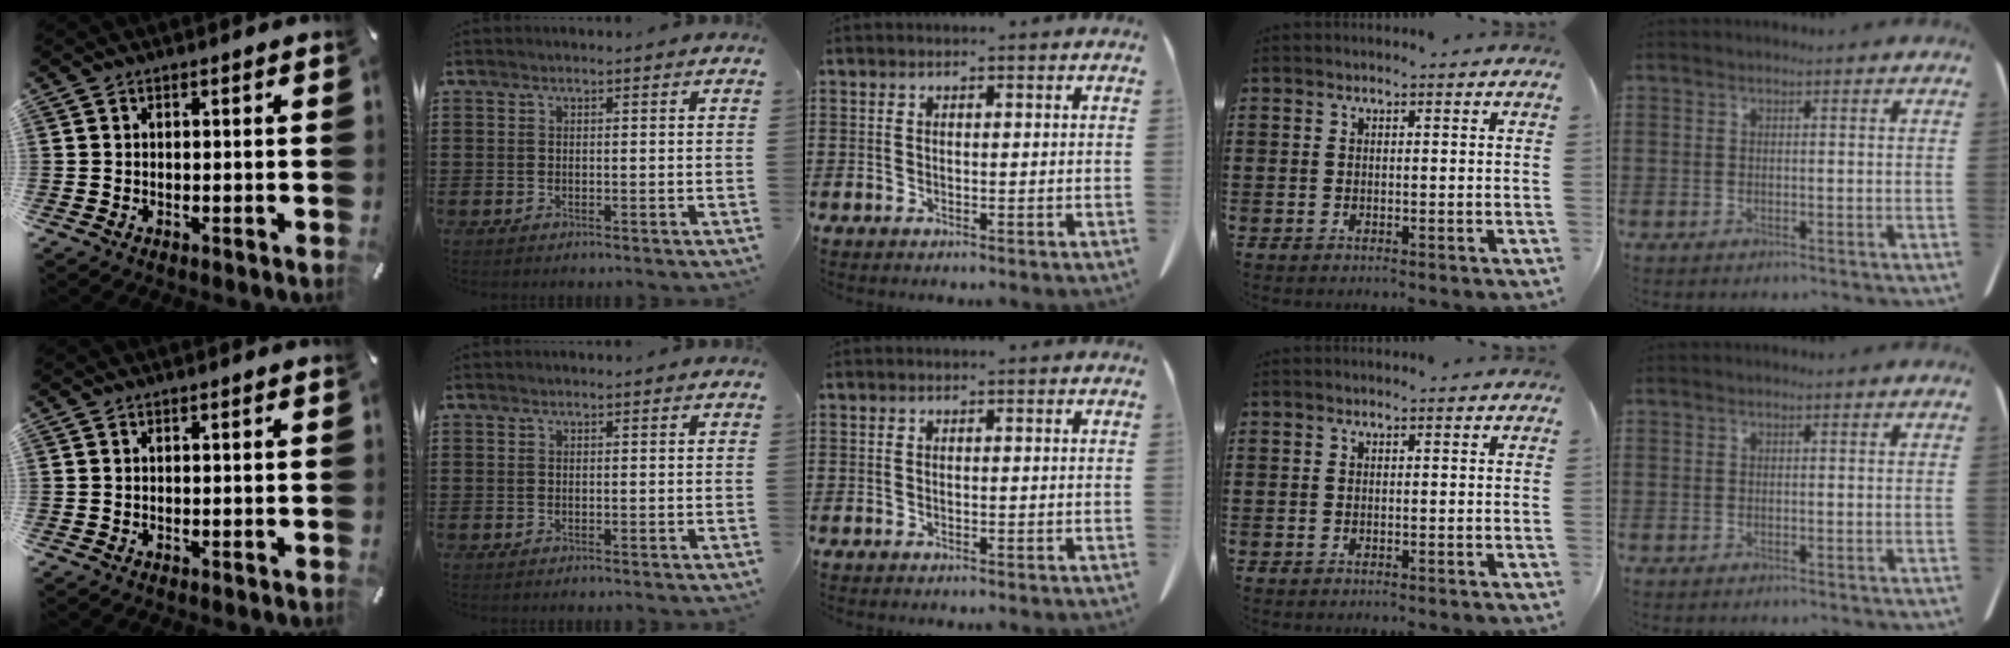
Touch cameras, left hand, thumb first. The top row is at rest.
{}